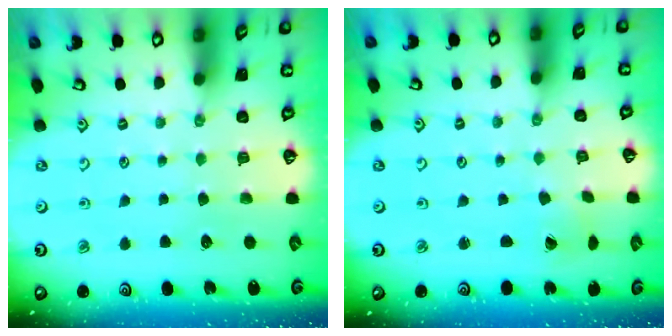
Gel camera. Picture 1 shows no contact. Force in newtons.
{"total": 1.2, "press": 1.1, "slide": 0.4}